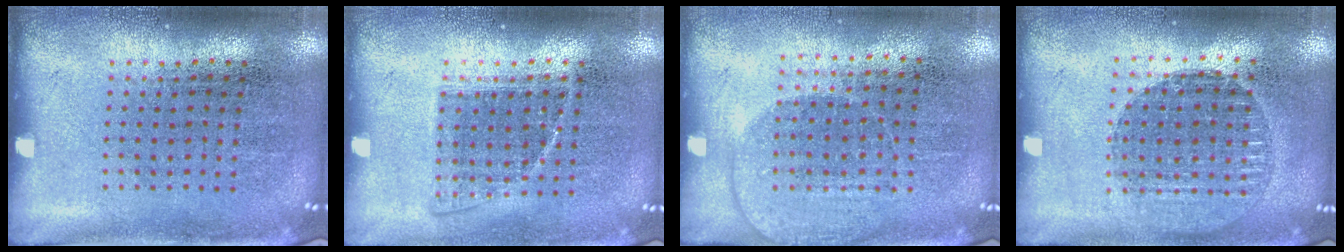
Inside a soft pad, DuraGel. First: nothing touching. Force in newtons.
{"total": 0.8, "press": 0.8, "slide": 0.3}
{"total": 1.4, "press": 1.2, "slide": 0.7}
{"total": 1.4, "press": 1.2, "slide": 0.6}